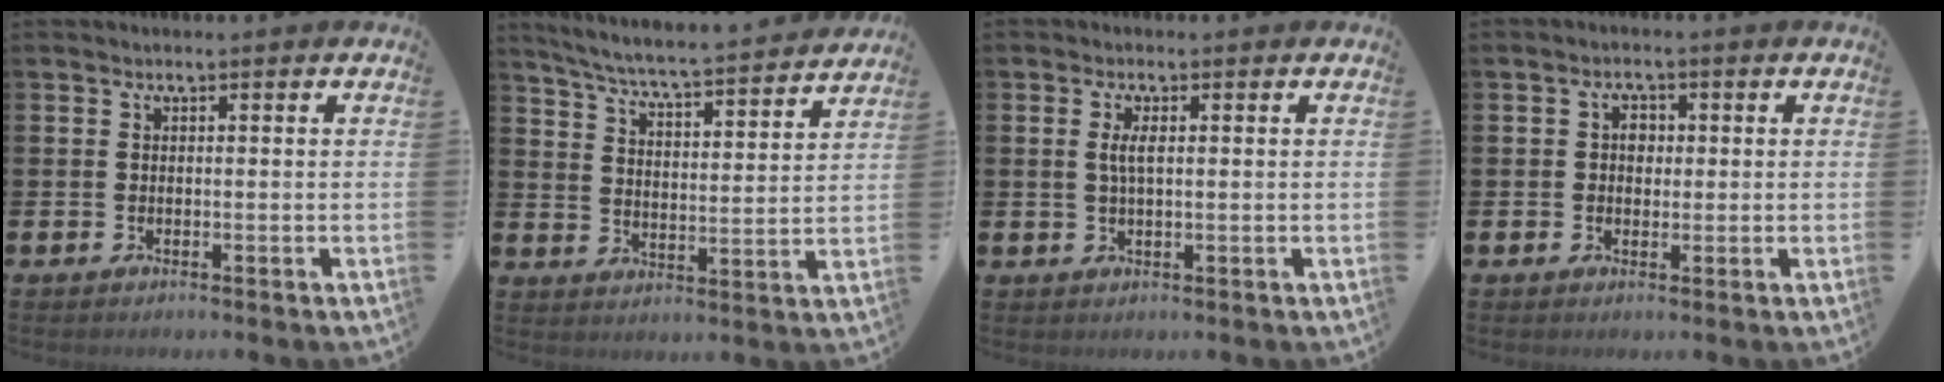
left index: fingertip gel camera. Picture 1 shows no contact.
{"total": 6.2, "force": [5.9, -0.2, 1.8], "torque": [-0.063, -0.049, 0.099]}
{"total": 2.4, "force": [0.7, 0.7, 2.1], "torque": [-0.043, 0.005, 0.009]}
{"total": 2.2, "force": [0.4, 1.8, 1.3], "torque": [-0.005, 0.001, 0.000]}